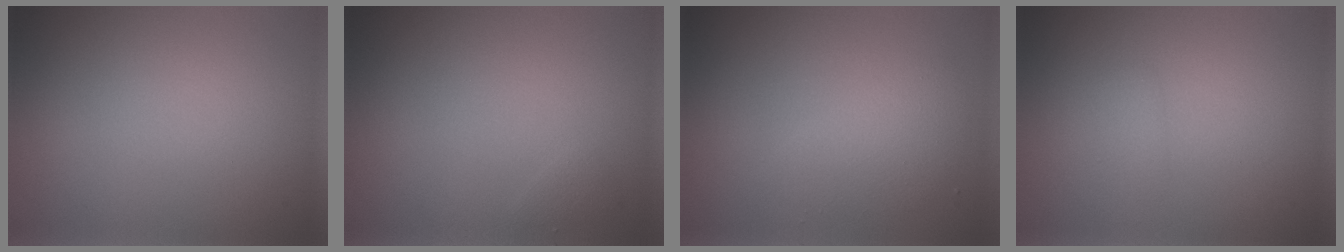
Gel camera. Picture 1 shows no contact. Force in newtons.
{"total": 0.5, "press": 0.5, "slide": 0.1}
{"total": 2.5, "press": 2.5, "slide": 0.1}
{"total": 0.9, "press": 0.9, "slide": 0.1}